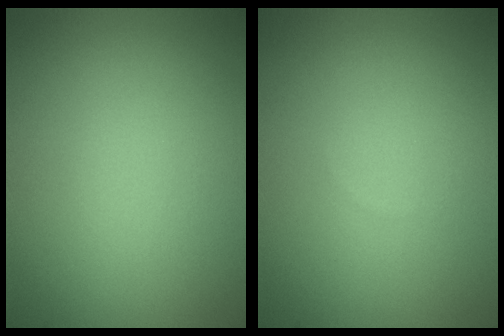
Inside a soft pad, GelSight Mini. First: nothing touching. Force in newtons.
{"total": 0.0}